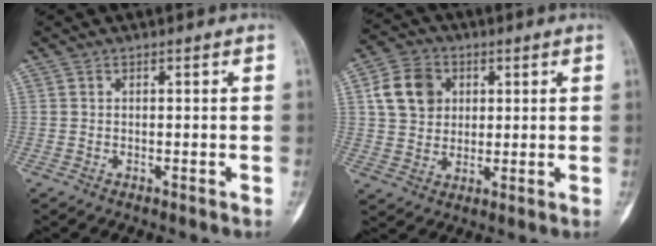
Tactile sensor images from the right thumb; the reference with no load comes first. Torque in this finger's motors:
{"motor_torque": [0.33, 0.32, 0.41, -0.07, 0.04]}